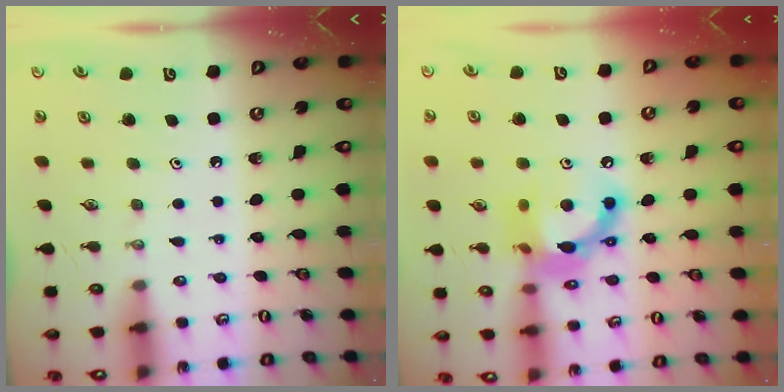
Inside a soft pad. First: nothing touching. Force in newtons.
{"total": 13.7, "press": 13.7, "slide": 0.9}